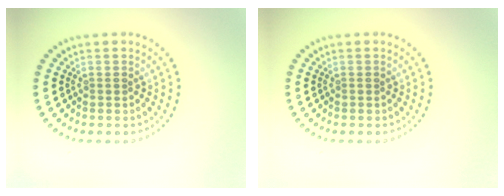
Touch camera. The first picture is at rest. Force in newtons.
{"total": 0.0}